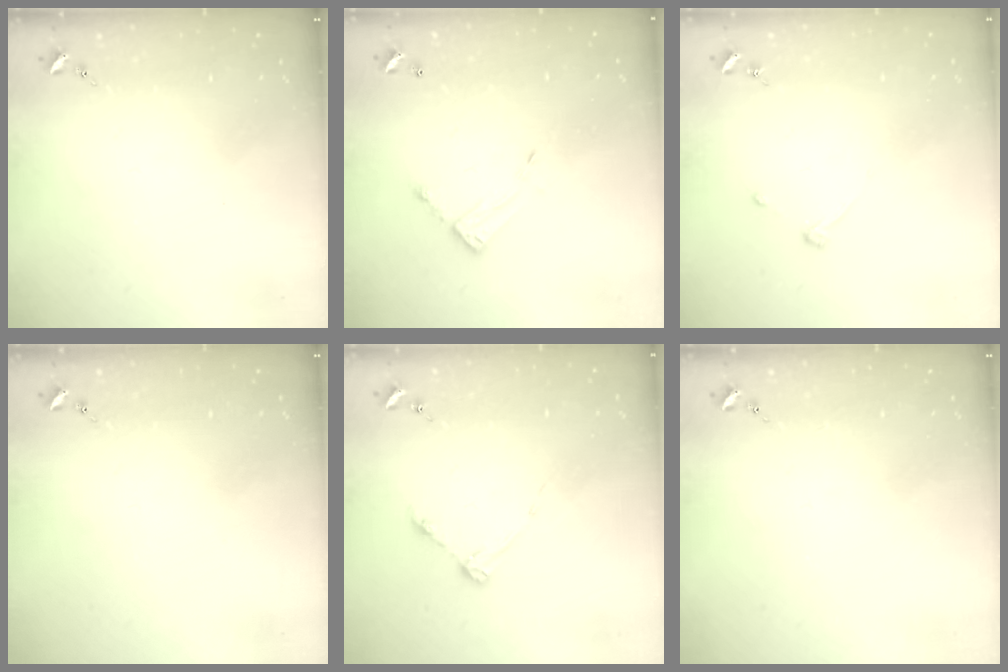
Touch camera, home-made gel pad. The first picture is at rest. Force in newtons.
{"total": 7.3, "press": 7.3, "slide": 0.3}
{"total": 3.3, "press": 3.2, "slide": 0.6}
{"total": 0.0}
{"total": 4.9, "press": 4.8, "slide": 0.7}
{"total": 0.0}